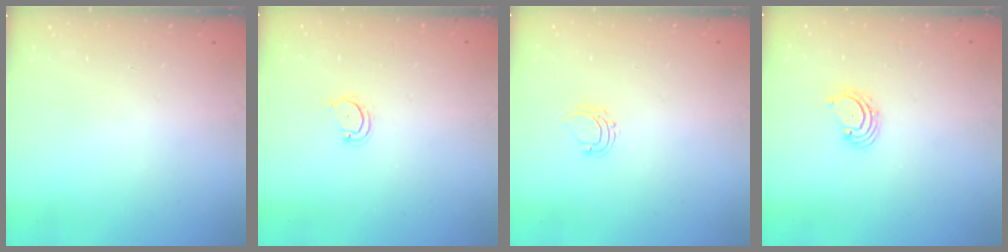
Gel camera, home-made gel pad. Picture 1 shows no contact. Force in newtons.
{"total": 2.8, "press": 2.8, "slide": 0.3}
{"total": 5.2, "press": 5.2, "slide": 0.4}
{"total": 1.8, "press": 1.7, "slide": 0.7}